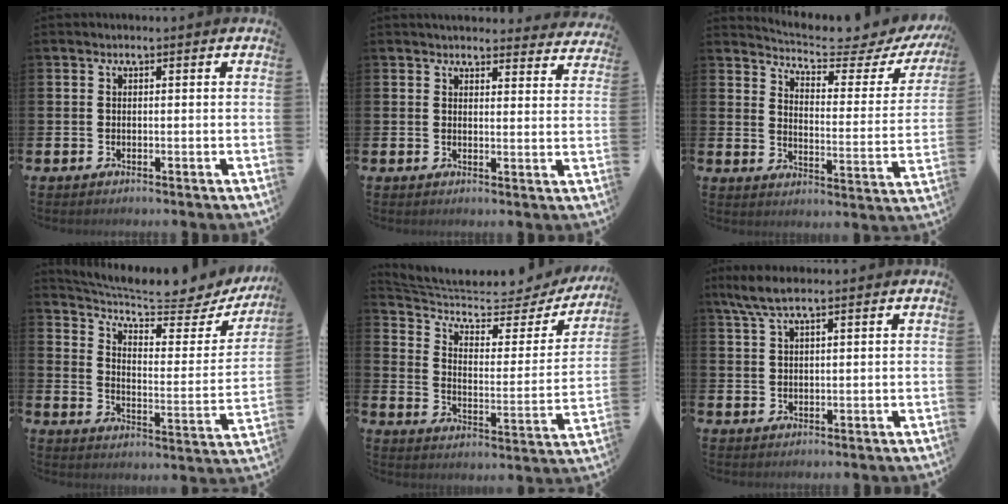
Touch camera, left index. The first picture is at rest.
{"total": 3.9, "force": [3.8, 0.8, 0.3], "torque": [-0.006, -0.022, 0.068]}
{"total": 5.7, "force": [5.3, 0.6, 2.1], "torque": [-0.055, -0.049, 0.082]}
{"total": 7.2, "force": [6.6, 1.6, 2.5], "torque": [-0.071, -0.056, 0.107]}
{"total": 6.7, "force": [5.7, 2.3, 2.7], "torque": [-0.079, -0.045, 0.091]}
{"total": 4.2, "force": [3.0, 0.7, 2.8], "torque": [-0.066, -0.001, 0.056]}